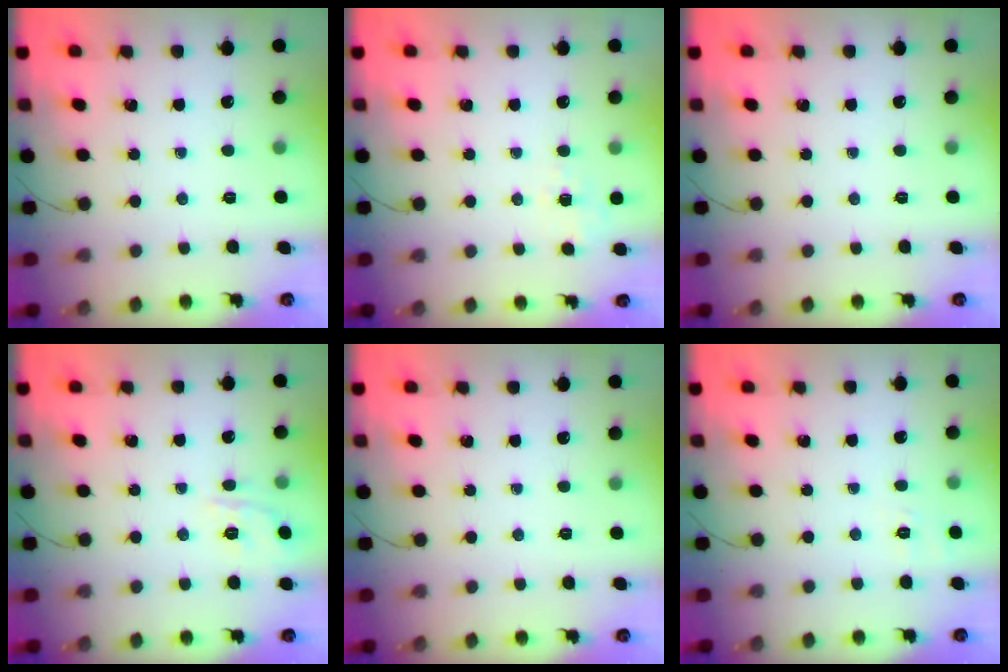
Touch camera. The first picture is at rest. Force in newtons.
{"total": 1.9, "press": 1.1, "slide": 1.6}
{"total": 0.0}
{"total": 7.5, "press": 7.4, "slide": 1.0}
{"total": 0.0}
{"total": 1.9, "press": 0.5, "slide": 1.8}